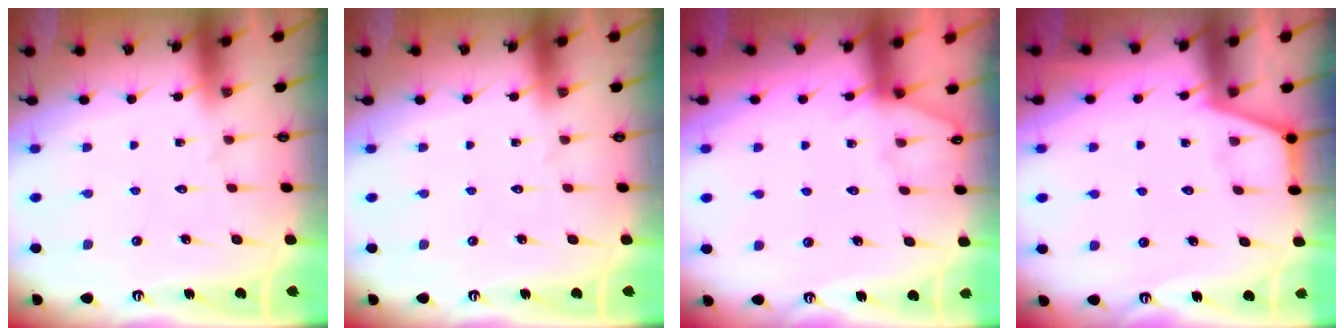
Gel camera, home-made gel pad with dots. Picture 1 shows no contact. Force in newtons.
{"total": 0.0}
{"total": 6.5, "press": 6.5, "slide": 0.6}
{"total": 2.1, "press": 2.1, "slide": 0.4}